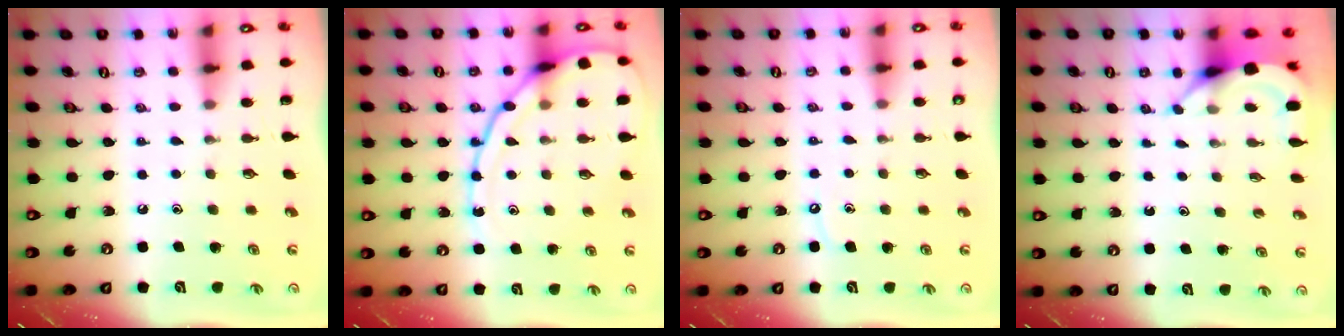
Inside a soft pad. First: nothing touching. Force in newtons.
{"total": 15.9, "press": 15.8, "slide": 1.4}
{"total": 3.6, "press": 3.6, "slide": 0.4}
{"total": 3.9, "press": 3.9, "slide": 0.3}